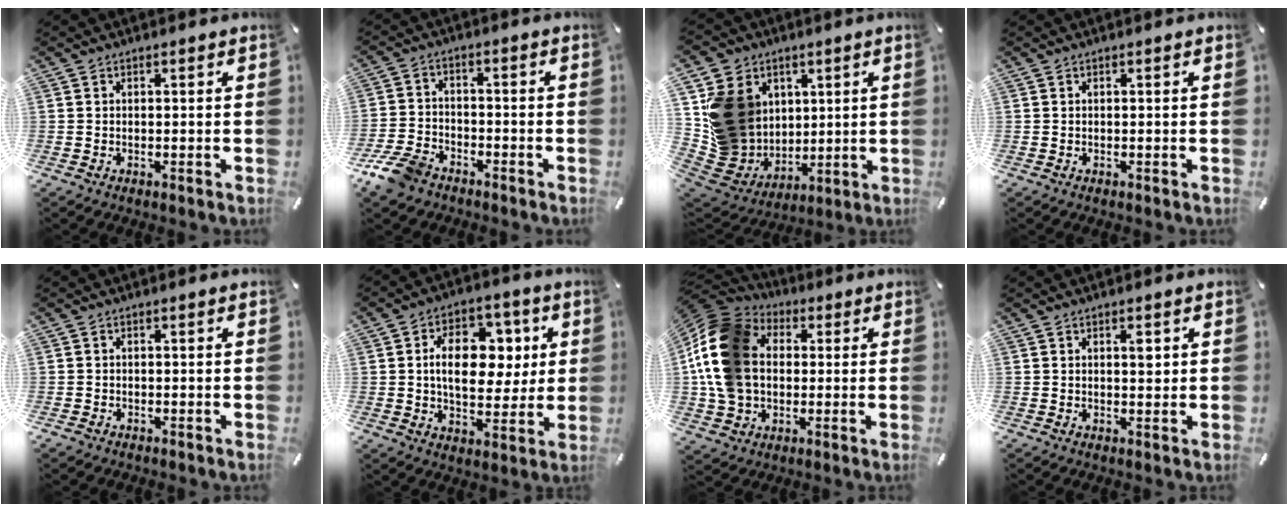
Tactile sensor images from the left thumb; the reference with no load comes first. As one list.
[{"total": 8.1, "force": [-6.1, 4.3, 3.1], "torque": [-0.072, 0.029, -0.119]}, {"total": 17.2, "force": [4.3, 15.3, 6.6], "torque": [-0.114, -0.023, 0.096]}, {"total": 0.0}, {"total": 0.5, "force": [-0.4, 0.4, 0.0], "torque": [0.000, 0.002, -0.010]}, {"total": 14.4, "force": [2.6, 9.8, 10.2], "torque": [-0.159, 0.005, 0.045]}, {"total": 19.0, "force": [1.4, 15.2, 11.2], "torque": [-0.252, 0.010, 0.024]}, {"total": 2.5, "force": [0.9, 1.1, 2.0], "torque": [-0.019, -0.007, 0.009]}]